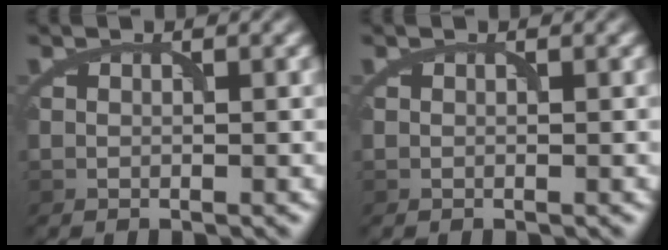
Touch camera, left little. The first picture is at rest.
{"total": 0.0}